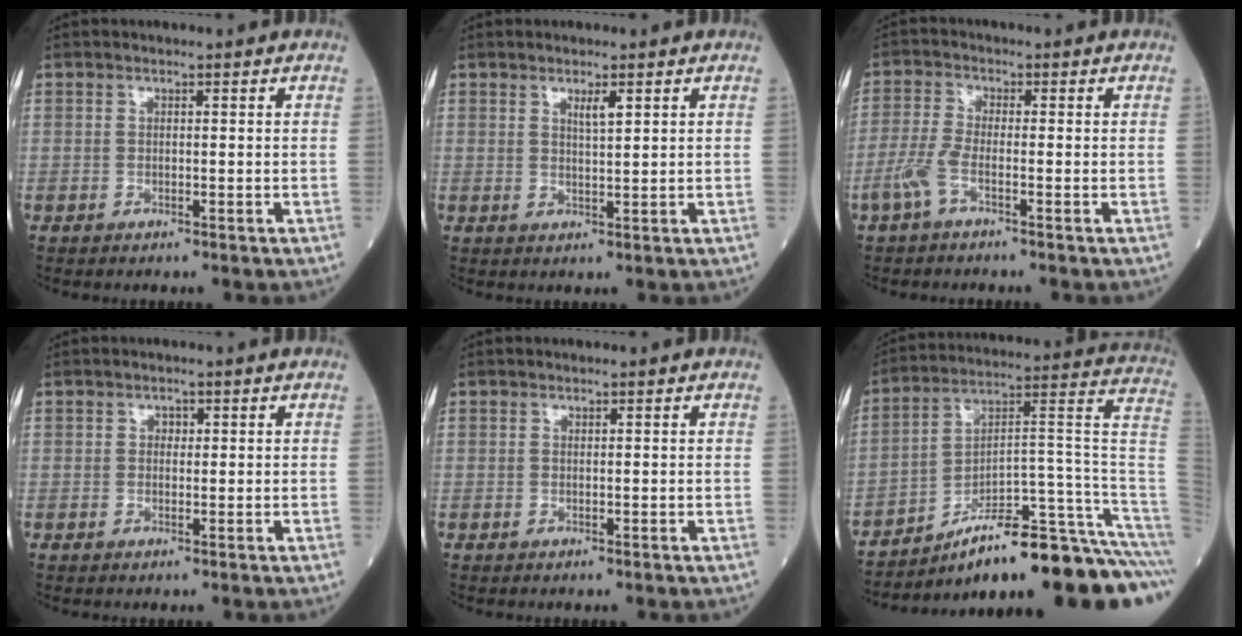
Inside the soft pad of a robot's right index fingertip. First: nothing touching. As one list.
[{"total": 2.1, "force": [1.4, 0.2, 1.5], "torque": [-0.027, -0.002, 0.027]}, {"total": 3.6, "force": [-1.8, 0.4, 3.0], "torque": [-0.079, -0.002, -0.045]}, {"total": 1.0, "force": [0.3, 0.8, 0.6], "torque": [-0.005, 0.002, 0.002]}, {"total": 0.0}, {"total": 22.7, "force": [-16.7, 1.6, 15.2], "torque": [-0.125, 0.048, -0.252]}]